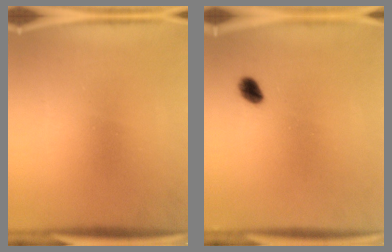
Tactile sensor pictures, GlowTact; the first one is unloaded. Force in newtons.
{"total": 2.8}